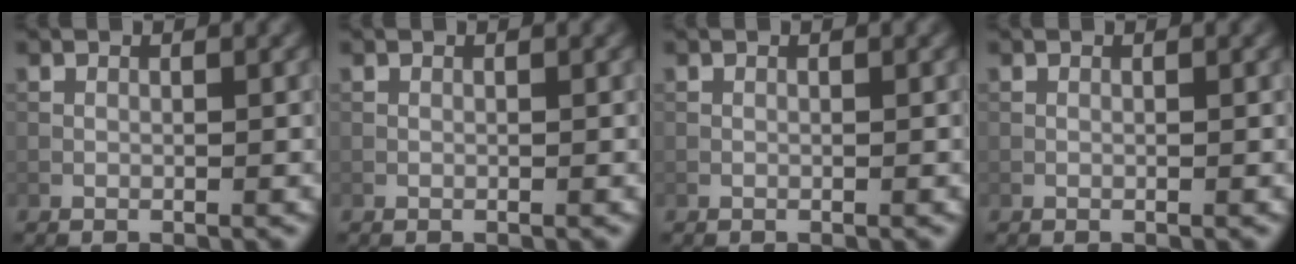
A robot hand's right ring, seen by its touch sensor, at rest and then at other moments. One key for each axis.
{"total": 0.0}
{"total": 0.0}
{"total": 0.0}